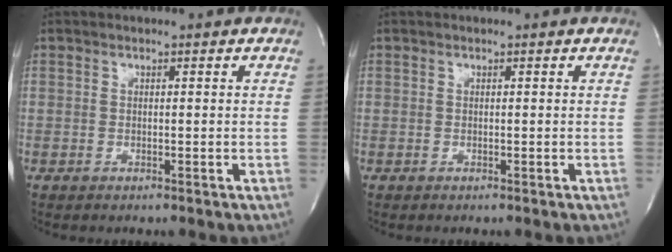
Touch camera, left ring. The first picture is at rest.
{"total": 0.0}